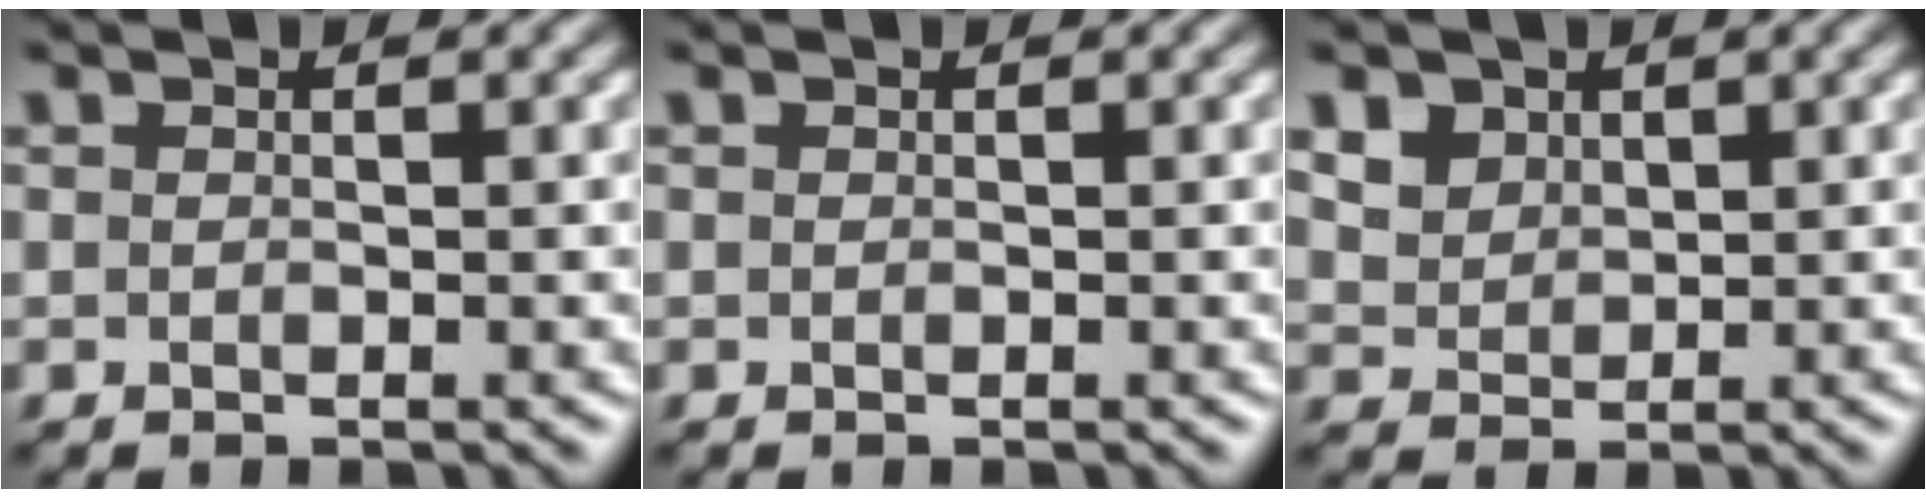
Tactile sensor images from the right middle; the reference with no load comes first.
{"total": 0.0}
{"total": 4.5, "force": [2.7, 3.1, 1.9], "torque": [-0.068, 0.006, 0.056]}